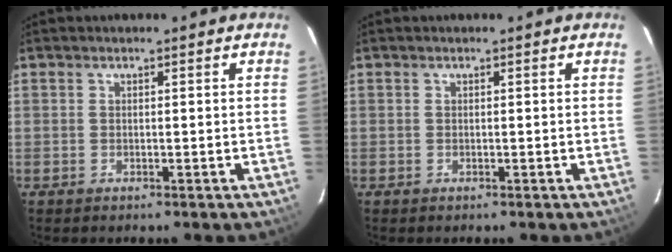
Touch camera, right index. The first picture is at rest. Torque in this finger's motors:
{"motor_torque": [0.00, 0.00, 0.00, 0.00]}